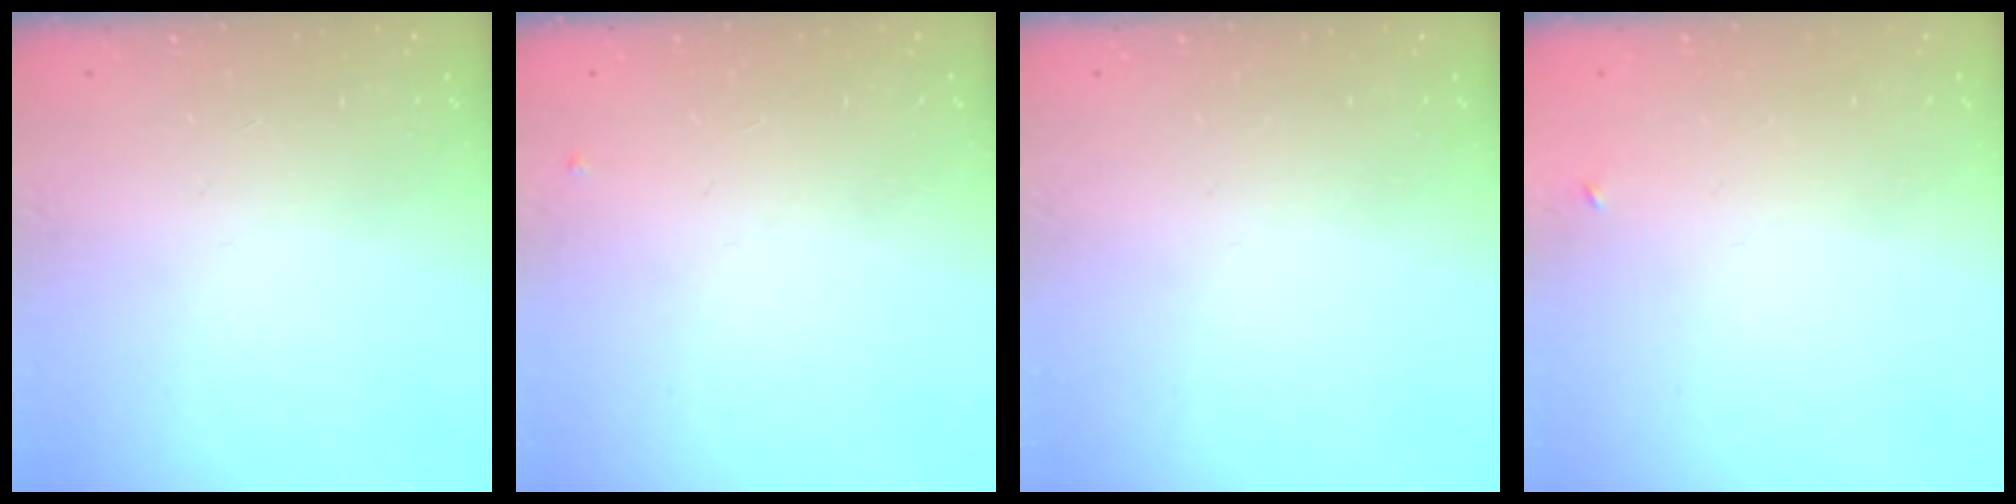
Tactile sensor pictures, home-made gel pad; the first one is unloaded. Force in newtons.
{"total": 3.8, "press": 3.7, "slide": 0.6}
{"total": 0.0}
{"total": 2.3, "press": 2.3, "slide": 0.2}